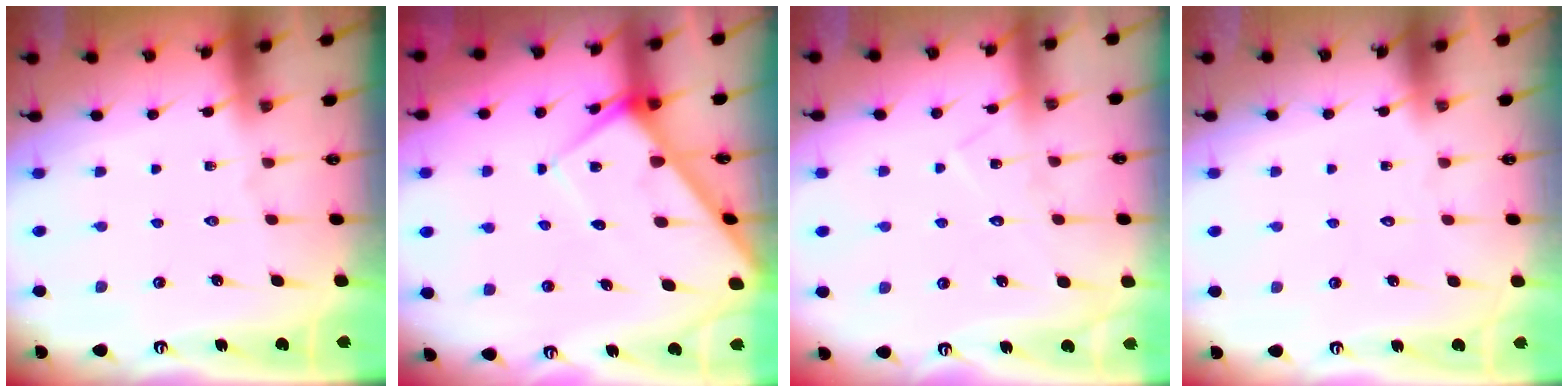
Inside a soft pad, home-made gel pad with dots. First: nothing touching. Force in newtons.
{"total": 8.4, "press": 8.4, "slide": 0.8}
{"total": 8.3, "press": 8.2, "slide": 0.6}
{"total": 1.6, "press": 1.6, "slide": 0.1}